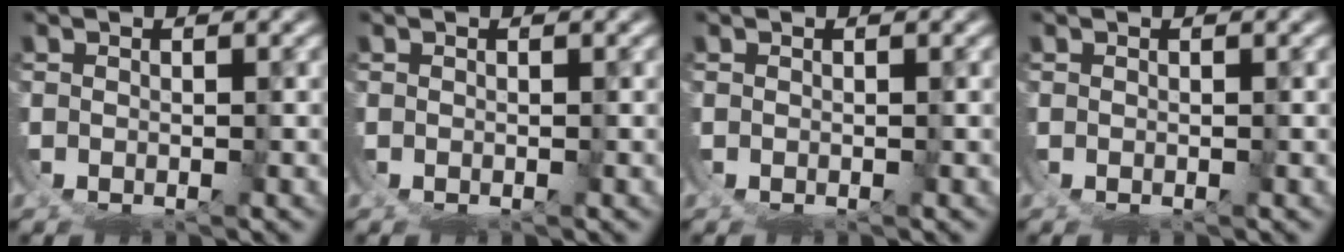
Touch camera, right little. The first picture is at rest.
{"total": 0.0}
{"total": 0.0}
{"total": 0.0}